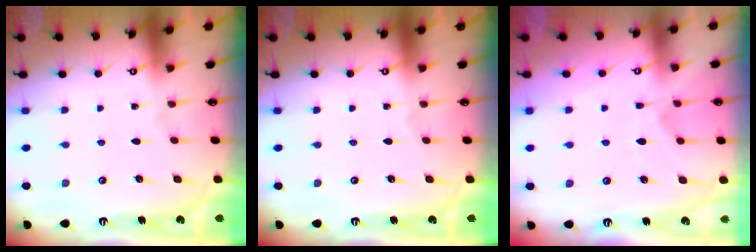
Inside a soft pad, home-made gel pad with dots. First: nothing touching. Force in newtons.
{"total": 0.0}
{"total": 2.4, "press": 2.1, "slide": 1.1}